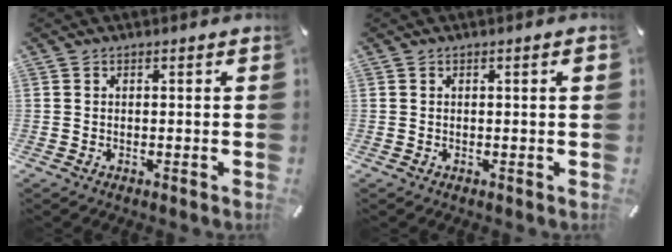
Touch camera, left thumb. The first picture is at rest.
{"total": 1.5, "force": [0.2, 0.1, 1.4], "torque": [-0.025, 0.000, 0.003]}